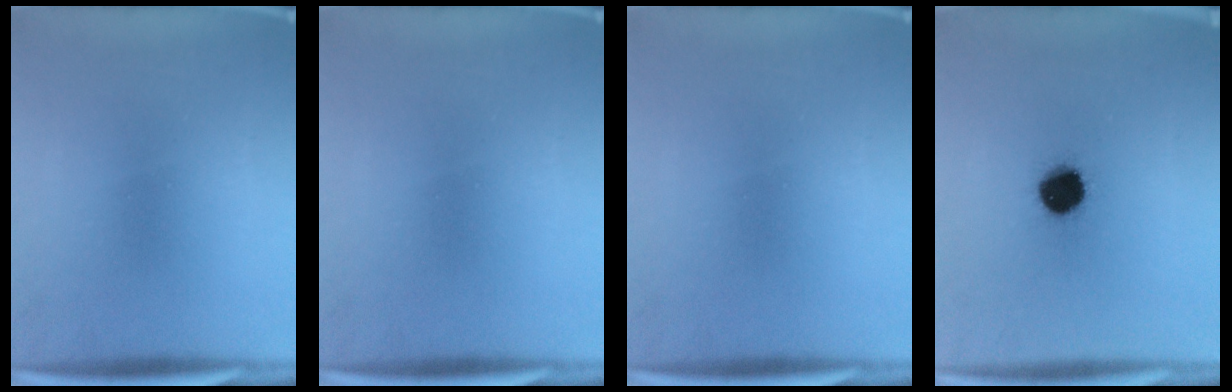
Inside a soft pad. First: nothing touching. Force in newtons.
{"total": 0.0}
{"total": 0.0}
{"total": 10.0}